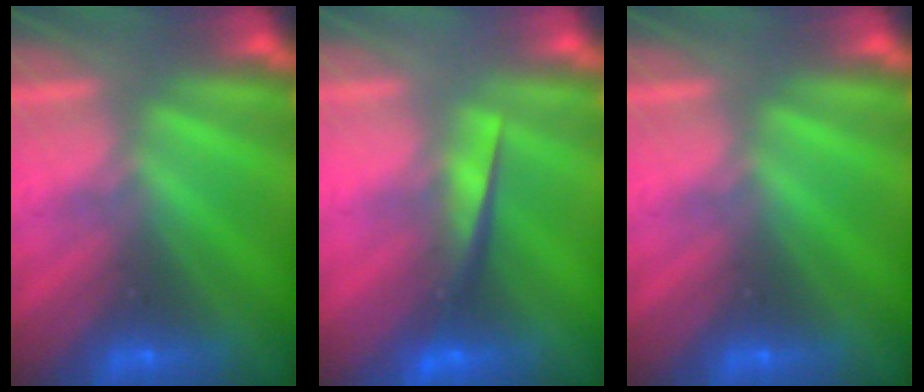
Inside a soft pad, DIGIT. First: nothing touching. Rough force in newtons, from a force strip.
{"total": 4.4}
{"total": 0.0}